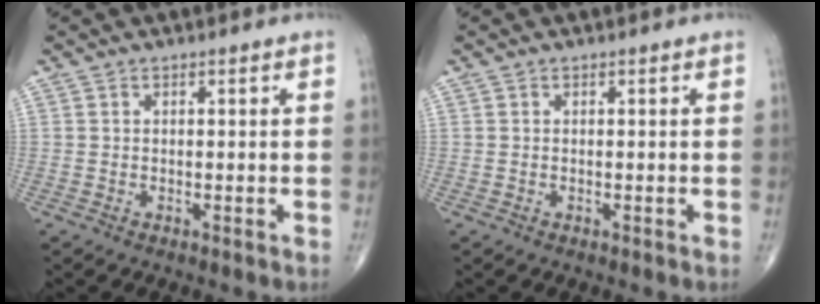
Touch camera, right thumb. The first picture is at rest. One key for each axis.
{"total": 0.0}